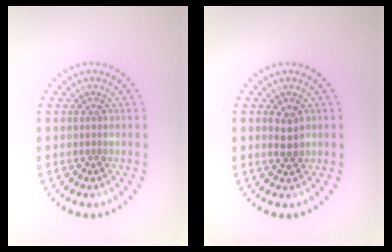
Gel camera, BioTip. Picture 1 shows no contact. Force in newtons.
{"total": 1.9, "press": 1.8, "slide": 0.3}